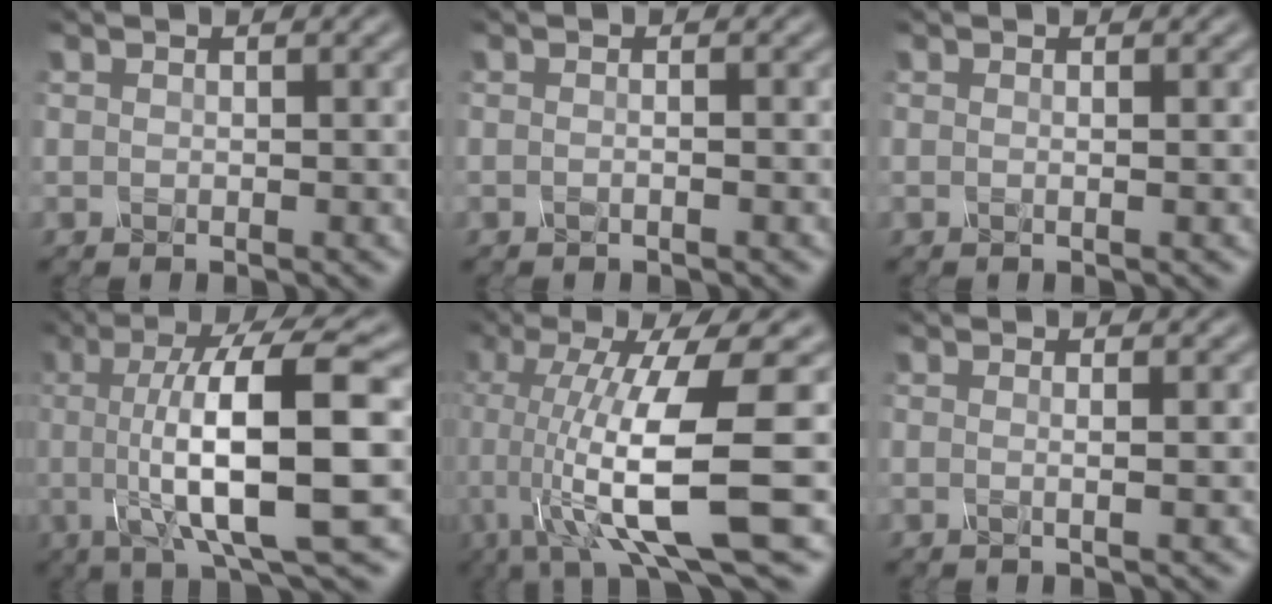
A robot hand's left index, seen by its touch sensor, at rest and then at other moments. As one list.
[{"total": 1.2, "force": [-0.1, 0.6, 1.1], "torque": [-0.001, -0.012, -0.017]}, {"total": 0.8, "force": [0.0, 0.3, 0.7], "torque": [-0.007, -0.001, -0.009]}, {"total": 12.3, "force": [-0.1, 2.9, 12.0], "torque": [-0.161, 0.010, 0.001]}, {"total": 12.3, "force": [-2.1, 2.4, 11.9], "torque": [-0.200, -0.007, -0.026]}, {"total": 1.7, "force": [0.1, 0.7, 1.5], "torque": [-0.017, 0.000, -0.021]}]